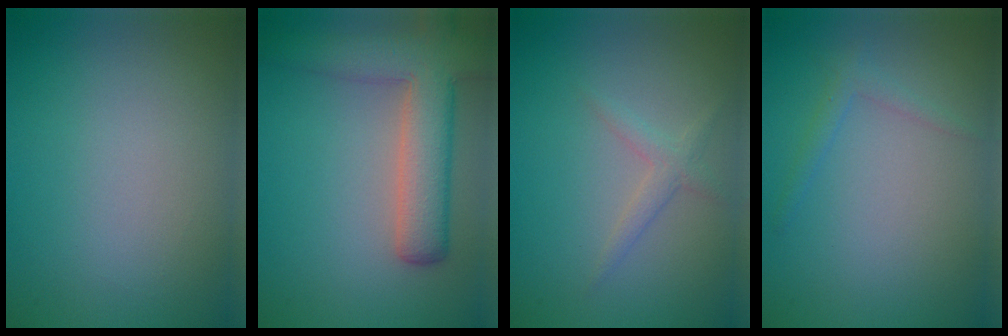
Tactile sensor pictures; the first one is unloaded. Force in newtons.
{"total": 6.8, "press": 6.7, "slide": 0.6}
{"total": 1.5, "press": 1.5, "slide": 0.1}
{"total": 1.3, "press": 1.2, "slide": 0.1}